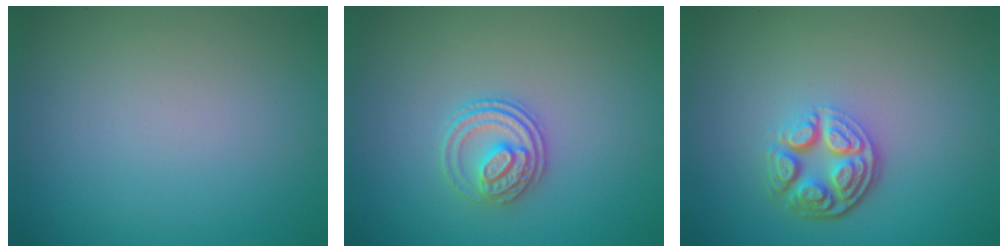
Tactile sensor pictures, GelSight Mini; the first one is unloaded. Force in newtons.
{"total": 2.8, "press": 2.6, "slide": 1.2}
{"total": 4.5, "press": 3.4, "slide": 3.0}